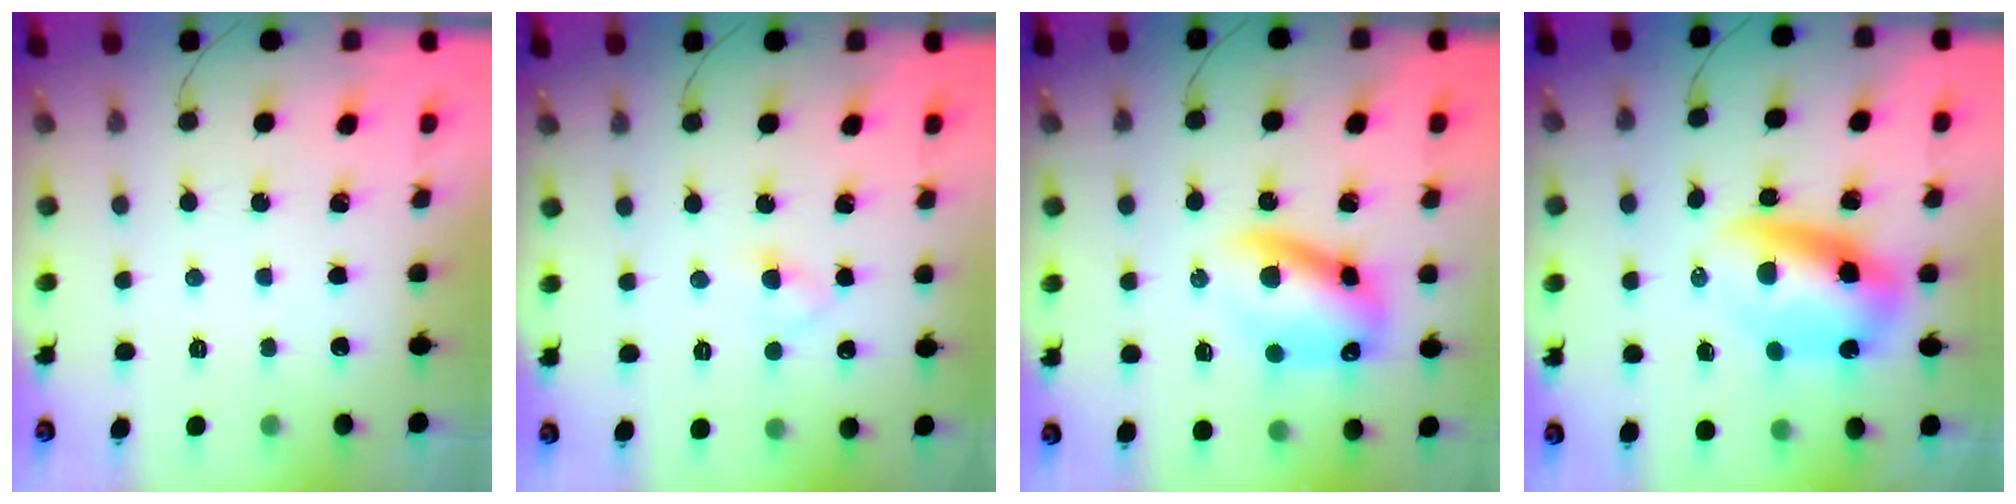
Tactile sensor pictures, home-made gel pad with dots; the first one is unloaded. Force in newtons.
{"total": 2.8, "press": 2.5, "slide": 1.2}
{"total": 13.2, "press": 12.9, "slide": 2.7}
{"total": 10.1, "press": 9.7, "slide": 2.6}